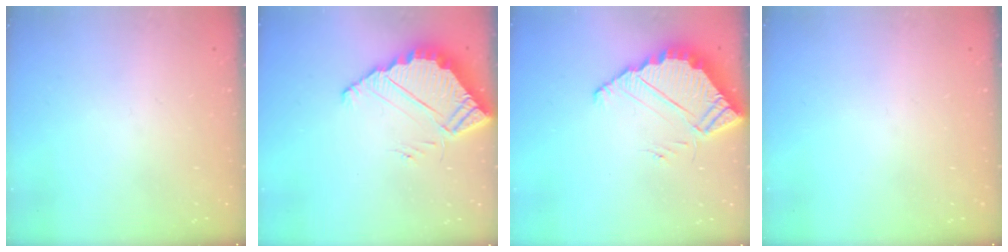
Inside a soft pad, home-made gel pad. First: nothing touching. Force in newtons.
{"total": 5.9, "press": 5.9, "slide": 0.3}
{"total": 5.9, "press": 5.9, "slide": 0.3}
{"total": 0.0}